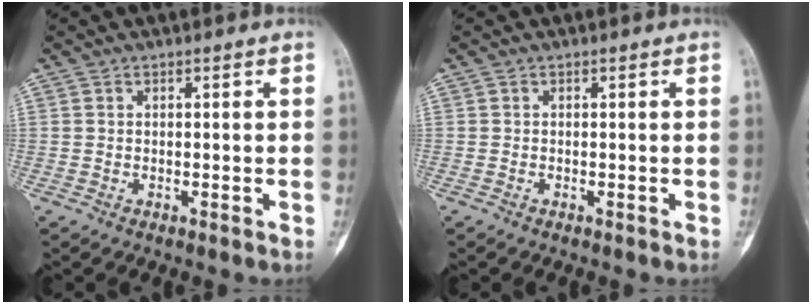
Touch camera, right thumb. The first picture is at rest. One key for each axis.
{"total": 0.0}